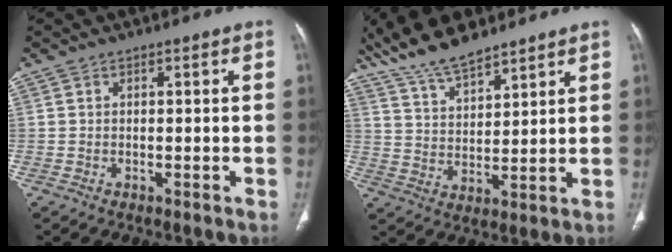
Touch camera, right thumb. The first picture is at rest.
{"total": 11.8, "force": [9.7, 3.5, 5.8], "torque": [-0.090, -0.044, 0.185]}